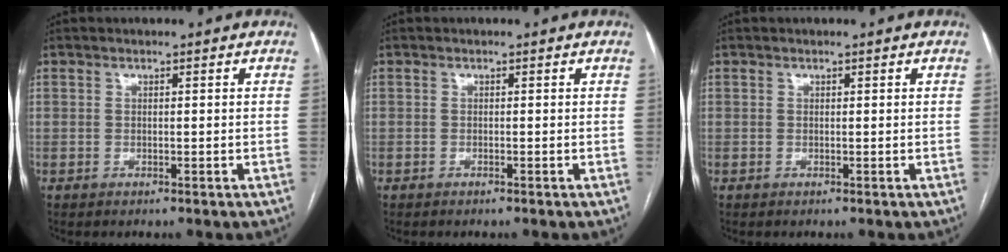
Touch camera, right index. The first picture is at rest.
{"total": 0.0}
{"total": 0.0}